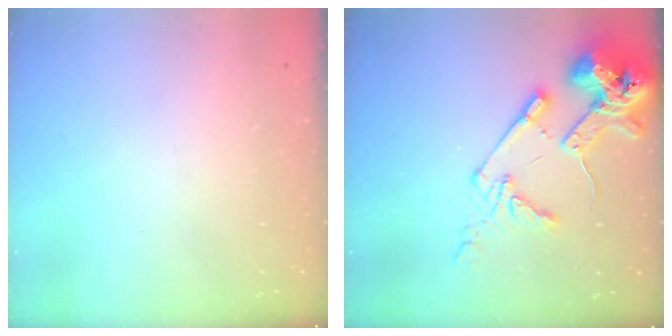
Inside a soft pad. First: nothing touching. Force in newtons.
{"total": 15.9, "press": 15.8, "slide": 2.0}